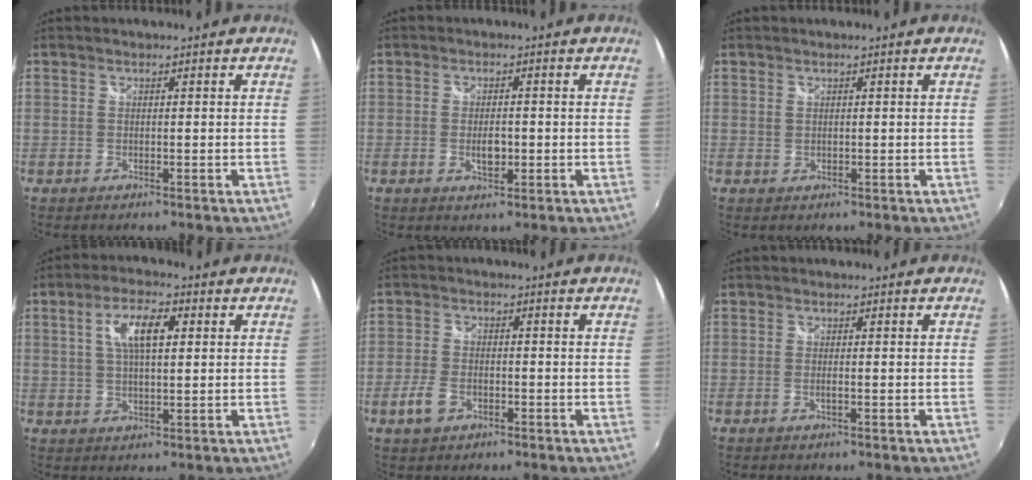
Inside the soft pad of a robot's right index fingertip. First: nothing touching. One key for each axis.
{"total": 3.2, "fx": -0.7, "fy": 1.7, "fz": 2.6, "tx": -0.044, "ty": -0.003, "tz": -0.012}
{"total": 0.5, "fx": 0.3, "fy": 0.4, "fz": 0.2, "tx": -0.001, "ty": 0.000, "tz": 0.006}
{"total": 7.3, "fx": 2.1, "fy": 2.7, "fz": 6.4, "tx": -0.117, "ty": 0.011, "tz": 0.039}
{"total": 5.3, "fx": -2.7, "fy": 3.3, "fz": 3.1, "tx": -0.078, "ty": -0.002, "tz": -0.050}
{"total": 1.7, "fx": -0.6, "fy": 0.3, "fz": 1.6, "tx": -0.032, "ty": -0.002, "tz": -0.011}